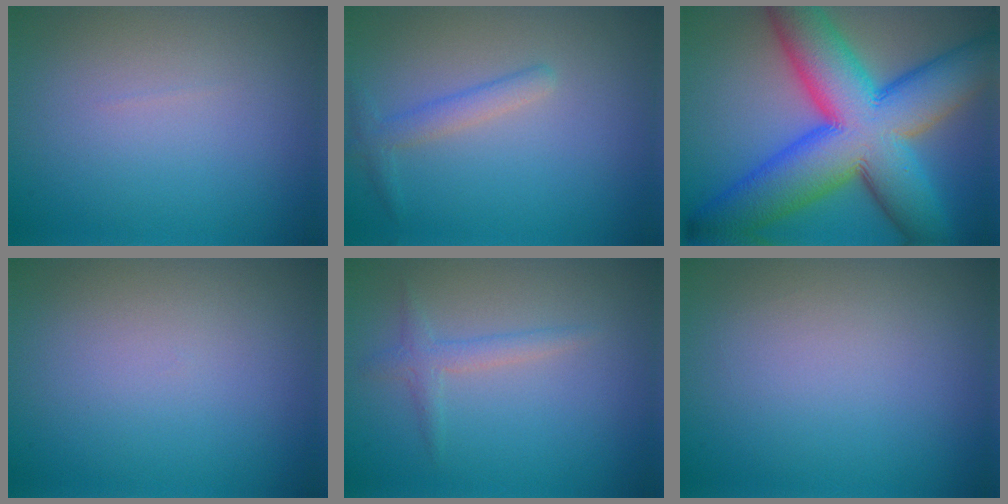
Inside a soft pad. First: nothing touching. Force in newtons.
{"total": 1.8, "press": 1.8, "slide": 0.1}
{"total": 16.9, "press": 16.9, "slide": 0.3}
{"total": 0.0}
{"total": 1.7, "press": 1.7, "slide": 0.1}
{"total": 0.0}